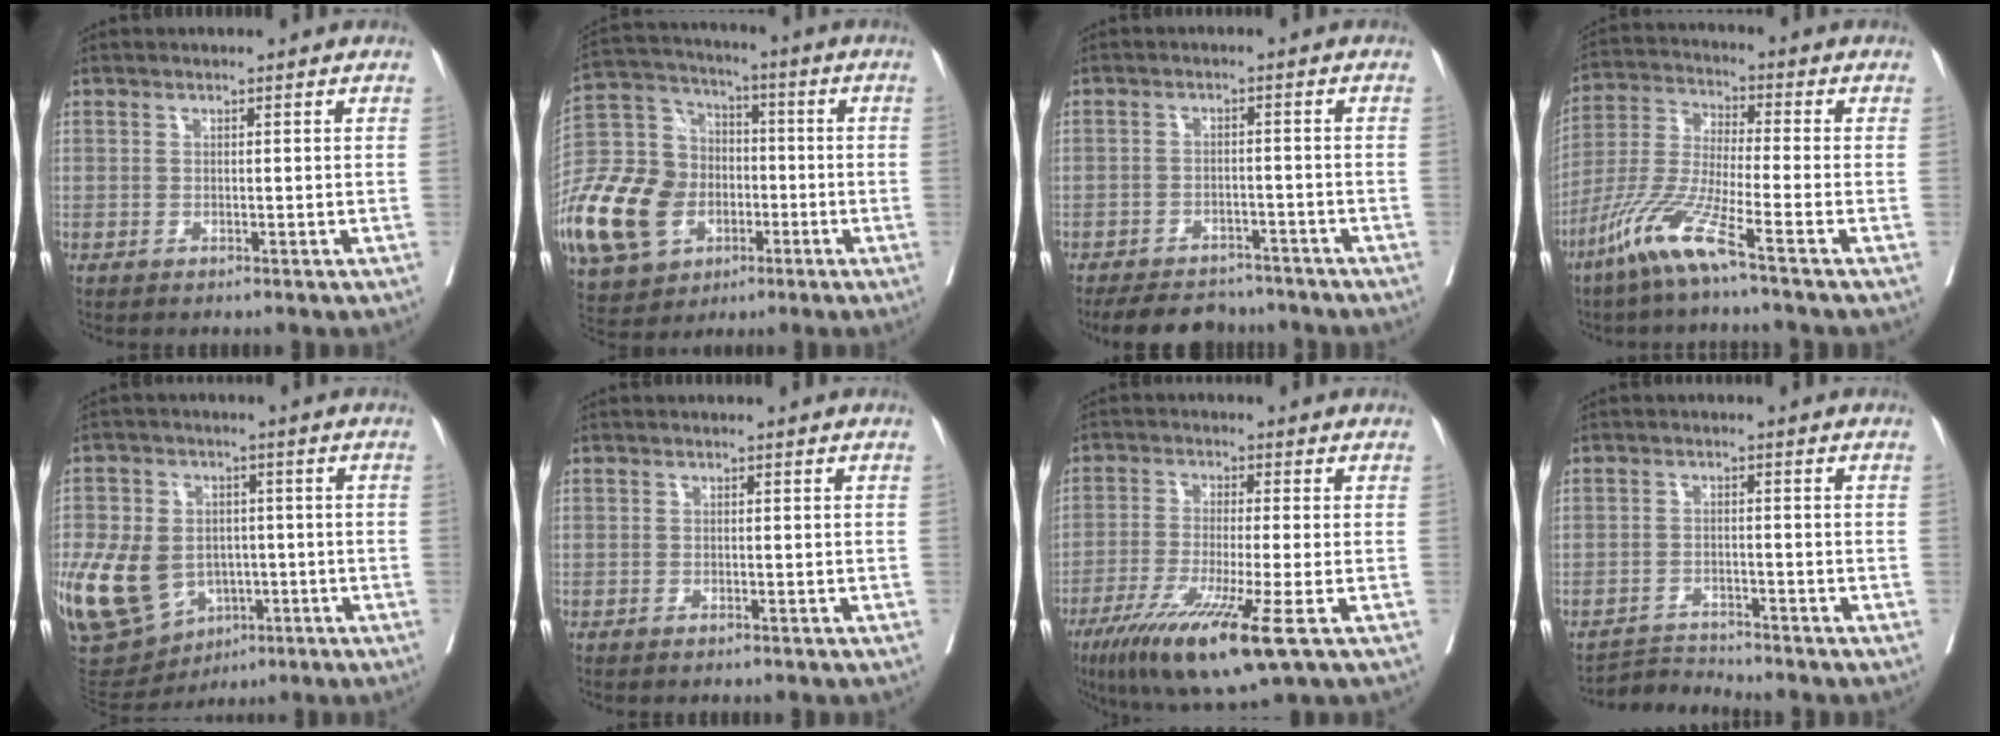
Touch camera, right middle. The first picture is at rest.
{"total": 26.9, "force": [-9.1, 20.6, 14.7], "torque": [-0.415, 0.026, -0.155]}
{"total": 9.6, "force": [-8.6, 3.5, 2.5], "torque": [-0.035, 0.003, -0.115]}
{"total": 9.9, "force": [-6.3, -0.6, 7.6], "torque": [-0.168, -0.027, -0.135]}
{"total": 17.6, "force": [-4.2, 13.5, 10.5], "torque": [-0.252, 0.002, -0.046]}
{"total": 0.7, "force": [-0.5, 0.0, 0.4], "torque": [-0.012, -0.004, -0.008]}
{"total": 12.5, "force": [-6.3, 0.2, 10.8], "torque": [-0.198, -0.043, -0.107]}
{"total": 3.6, "force": [-3.2, -0.8, -1.4], "torque": [0.027, -0.008, -0.052]}